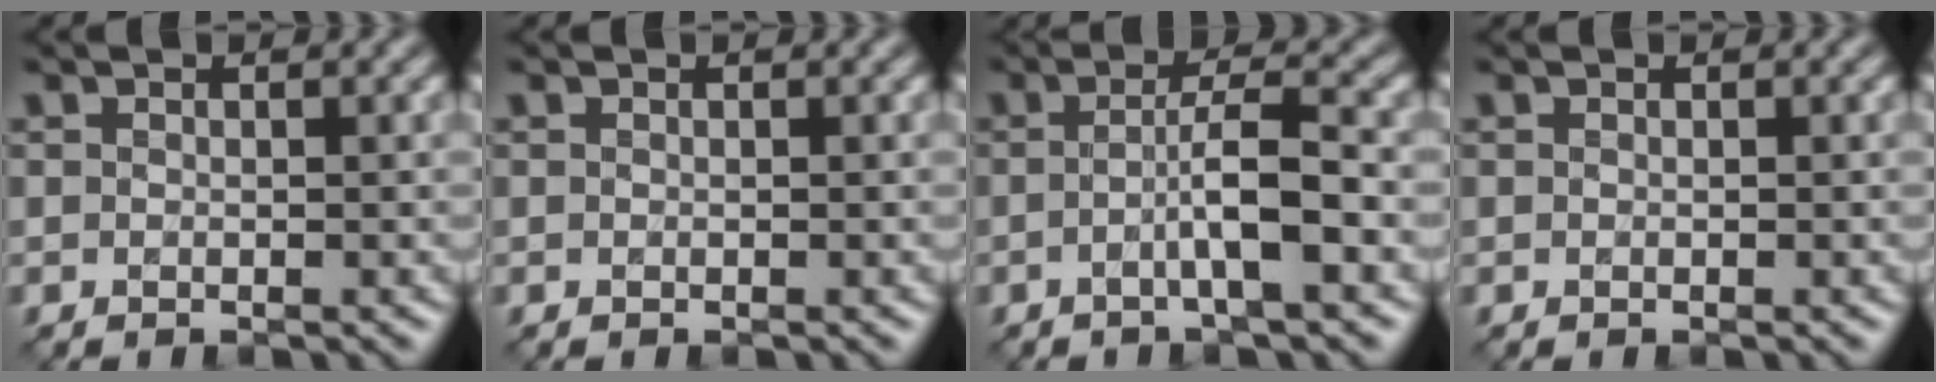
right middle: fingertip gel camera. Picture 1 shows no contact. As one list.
[{"total": 0.0}, {"total": 4.1, "force": [-1.0, 0.5, 4.0], "torque": [-0.067, 0.012, -0.026]}, {"total": 0.0}]